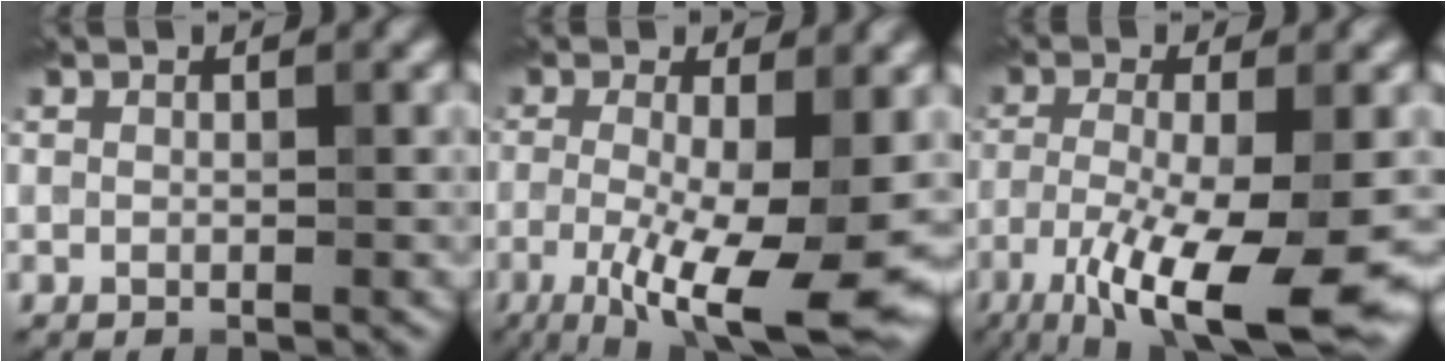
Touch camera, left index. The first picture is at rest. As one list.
[{"total": 12.2, "force": [-3.1, 3.2, 11.4], "torque": [-0.177, -0.020, -0.044]}, {"total": 11.6, "force": [-5.6, 2.6, 9.8], "torque": [-0.184, -0.028, -0.095]}]